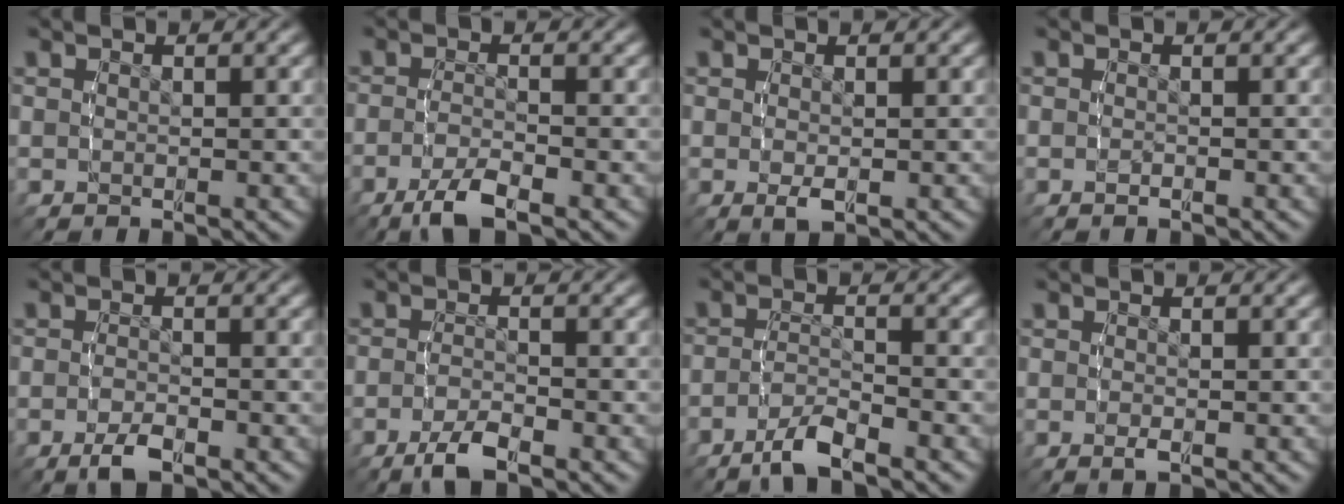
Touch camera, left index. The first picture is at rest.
{"total": 3.7, "force": [-2.6, 1.0, 2.5], "torque": [-0.055, -0.008, -0.045]}
{"total": 1.2, "force": [-0.3, 0.3, 1.2], "torque": [-0.026, -0.008, 0.001]}
{"total": 0.0}
{"total": 2.4, "force": [-1.5, 1.0, 1.6], "torque": [-0.035, 0.001, -0.032]}
{"total": 3.1, "force": [-2.2, 1.0, 1.9], "torque": [-0.043, -0.002, -0.042]}
{"total": 3.5, "force": [-2.7, 0.7, 2.0], "torque": [-0.042, -0.004, -0.048]}
{"total": 0.7, "force": [-0.2, 0.0, 0.6], "torque": [-0.016, 0.000, -0.004]}